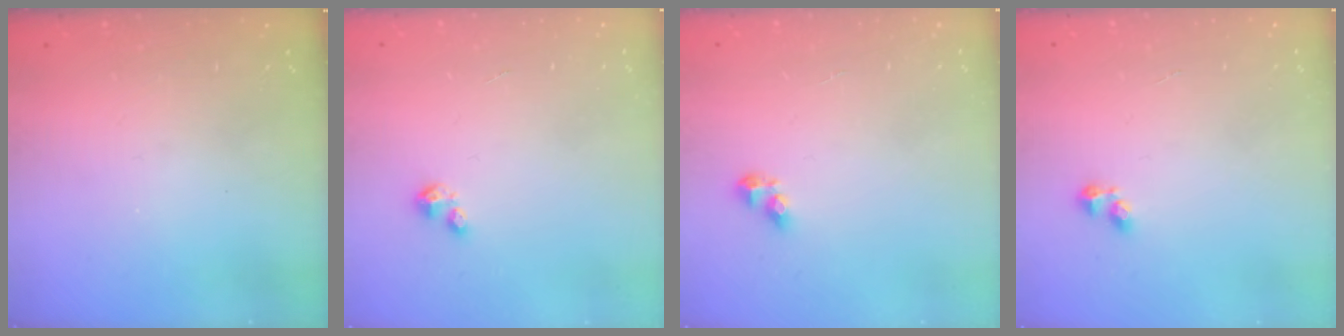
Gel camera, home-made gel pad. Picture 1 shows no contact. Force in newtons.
{"total": 2.1, "press": 2.0, "slide": 0.5}
{"total": 4.8, "press": 4.7, "slide": 0.4}
{"total": 2.2, "press": 2.1, "slide": 0.6}